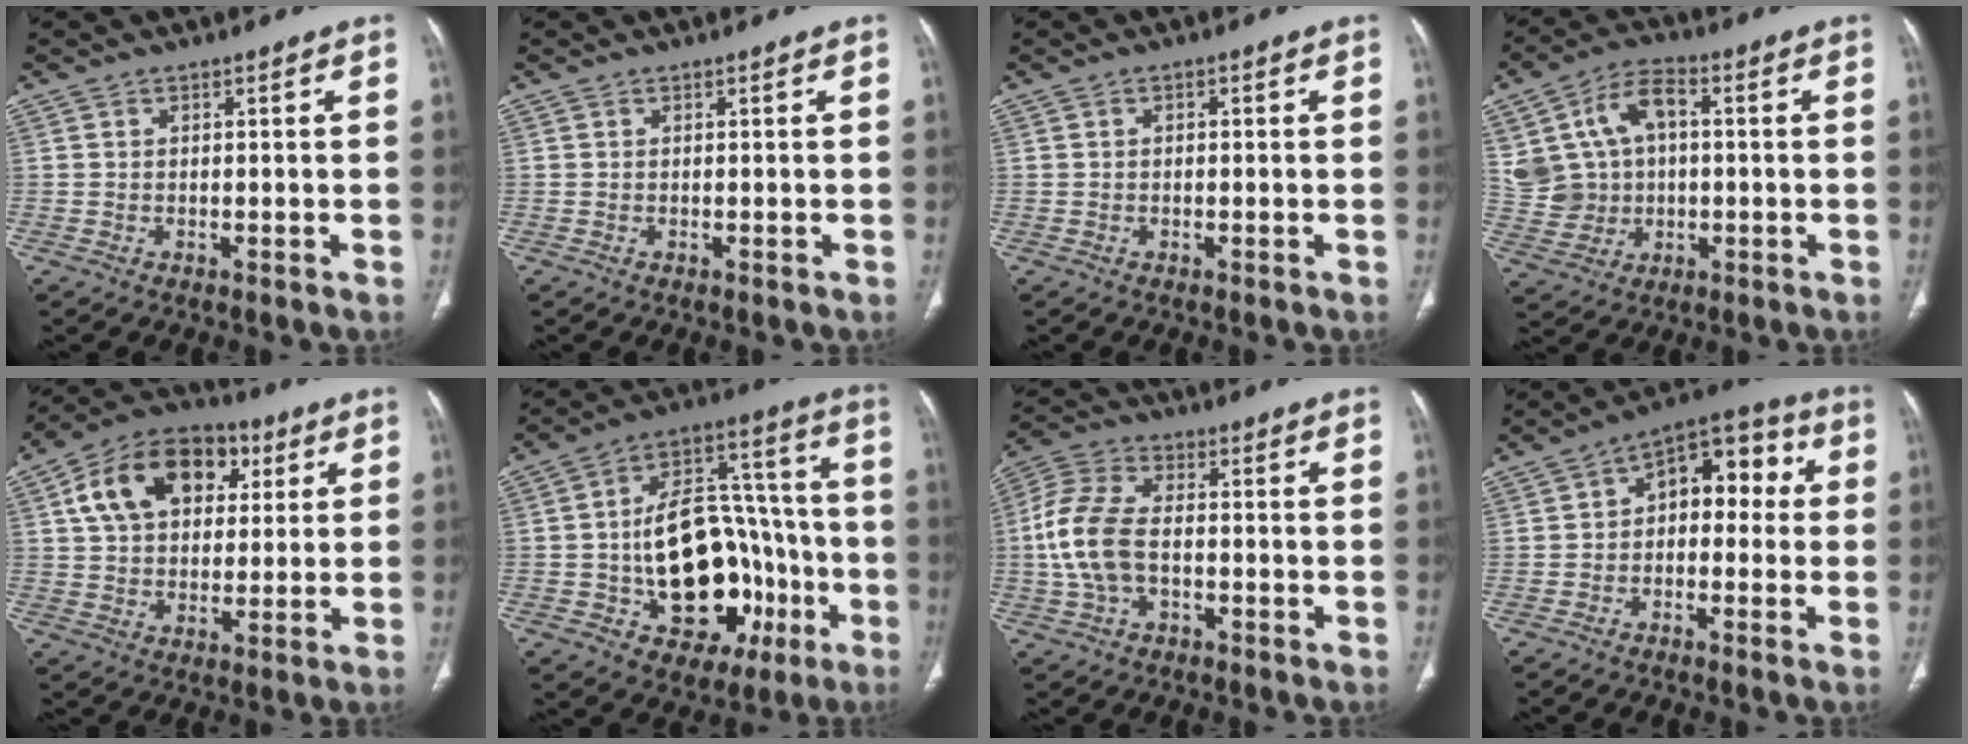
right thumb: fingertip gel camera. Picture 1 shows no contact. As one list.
[{"total": 0.0}, {"total": 0.8, "force": [0.1, 0.5, 0.7], "torque": [-0.009, 0.003, -0.001]}, {"total": 12.2, "force": [2.1, 9.3, 7.6], "torque": [-0.123, 0.019, 0.043]}, {"total": 17.6, "force": [5.6, 12.2, 11.5], "torque": [-0.171, 0.009, 0.088]}, {"total": 25.6, "force": [-5.9, 16.1, 18.9], "torque": [-0.254, 0.046, -0.070]}, {"total": 11.6, "force": [-1.4, 7.0, 9.1], "torque": [-0.200, 0.028, -0.031]}, {"total": 11.3, "force": [0.9, 7.1, 8.8], "torque": [-0.080, 0.044, -0.002]}]